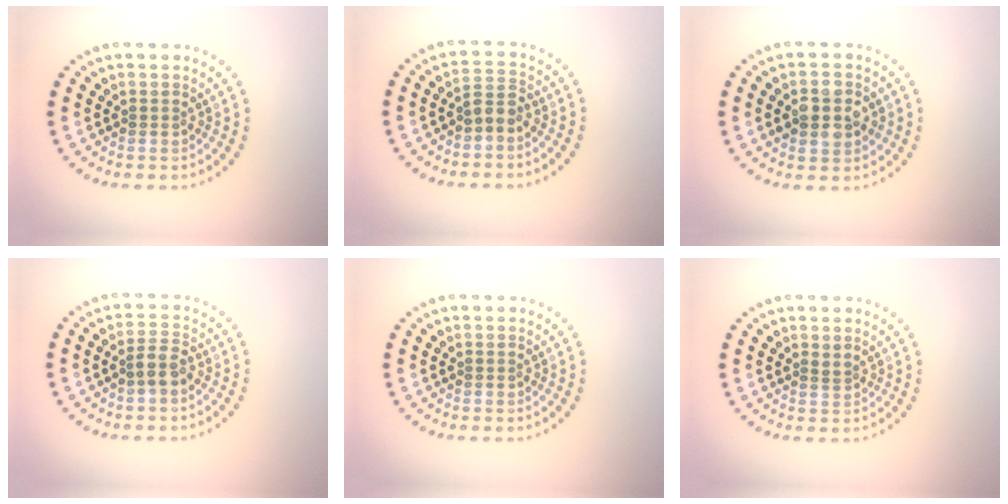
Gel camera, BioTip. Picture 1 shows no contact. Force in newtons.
{"total": 1.9, "press": 1.6, "slide": 1.0}
{"total": 3.6, "press": 3.6, "slide": 0.1}
{"total": 2.0, "press": 1.7, "slide": 0.9}
{"total": 0.0}
{"total": 0.6, "press": 0.3, "slide": 0.5}